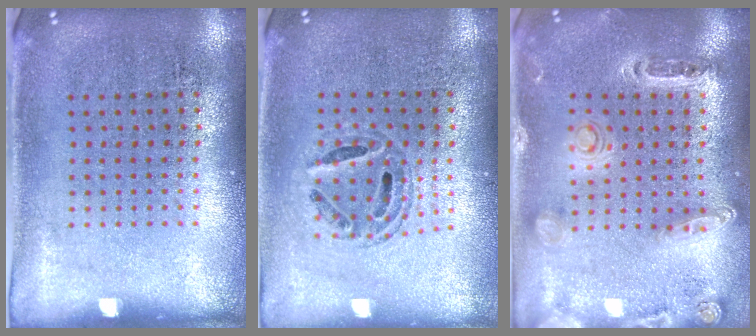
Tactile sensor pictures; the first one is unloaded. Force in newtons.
{"total": 0.8, "press": 0.7, "slide": 0.2}
{"total": 1.4, "press": 1.4, "slide": 0.3}